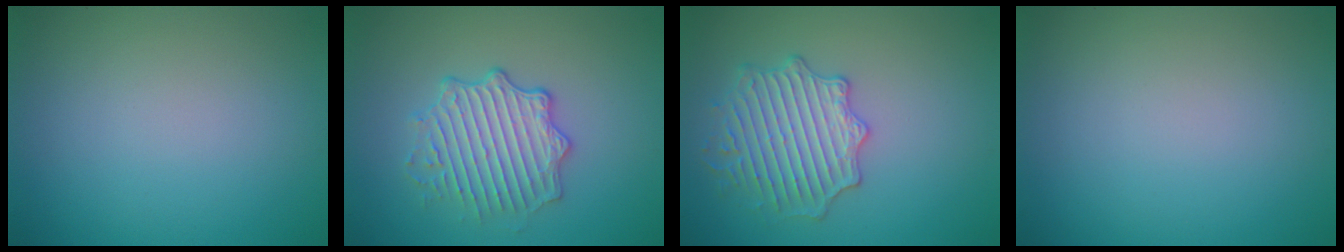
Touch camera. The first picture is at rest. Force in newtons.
{"total": 4.2, "press": 3.8, "slide": 1.8}
{"total": 3.9, "press": 3.9, "slide": 0.1}
{"total": 0.0}